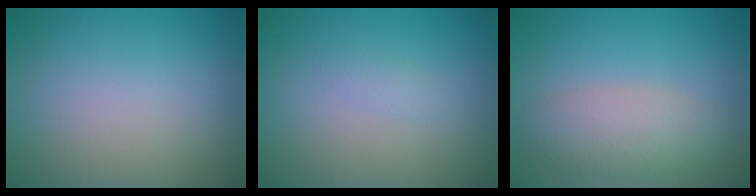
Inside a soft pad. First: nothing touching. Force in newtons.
{"total": 0.7, "press": 0.7, "slide": 0.0}
{"total": 3.7, "press": 3.7, "slide": 0.2}